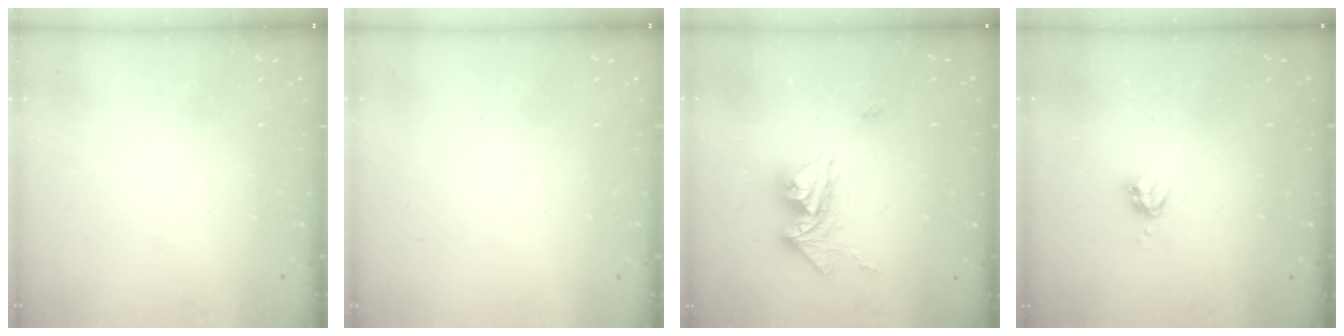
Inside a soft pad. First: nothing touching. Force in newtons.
{"total": 0.0}
{"total": 12.0, "press": 11.9, "slide": 1.5}
{"total": 4.0, "press": 3.9, "slide": 0.6}